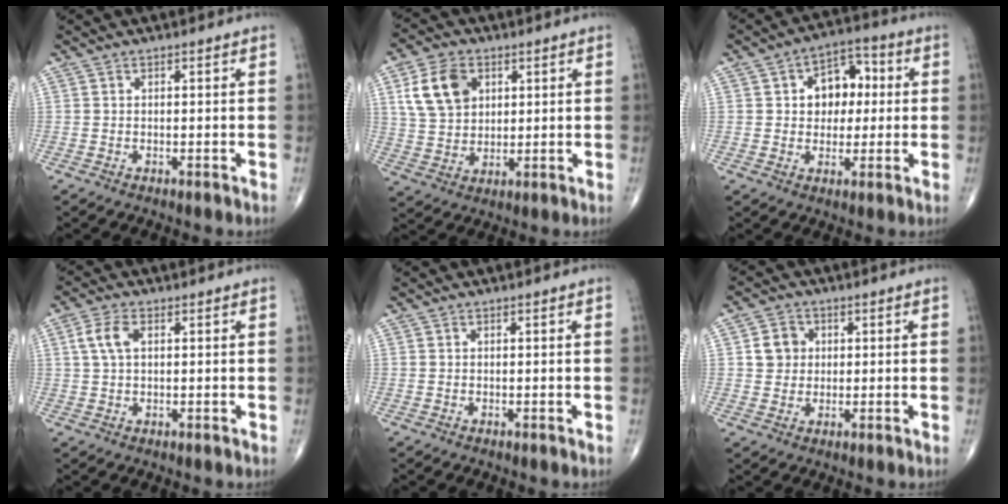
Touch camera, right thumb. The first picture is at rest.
{"total": 10.5, "force": [3.8, 7.5, 6.3], "torque": [-0.102, -0.007, 0.075]}
{"total": 9.7, "force": [1.4, 7.0, 6.5], "torque": [-0.051, 0.020, 0.014]}
{"total": 4.8, "force": [1.3, 2.6, 3.8], "torque": [-0.086, 0.008, 0.024]}
{"total": 0.0}
{"total": 4.7, "force": [0.9, 4.3, 1.7], "torque": [-0.006, 0.001, 0.011]}